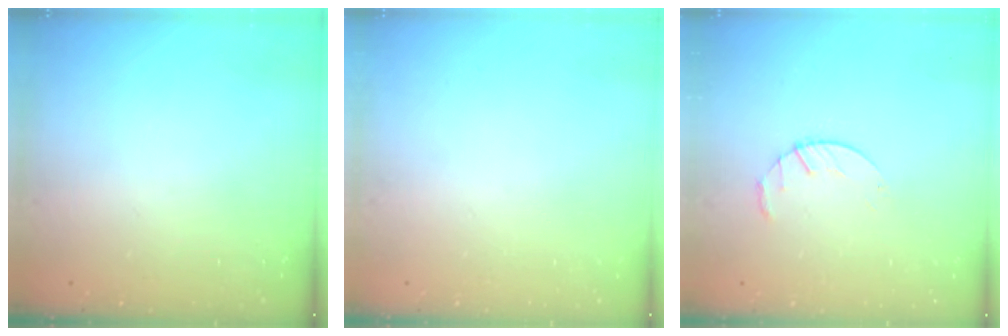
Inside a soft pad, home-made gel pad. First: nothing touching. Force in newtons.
{"total": 0.0}
{"total": 3.6, "press": 3.5, "slide": 0.5}